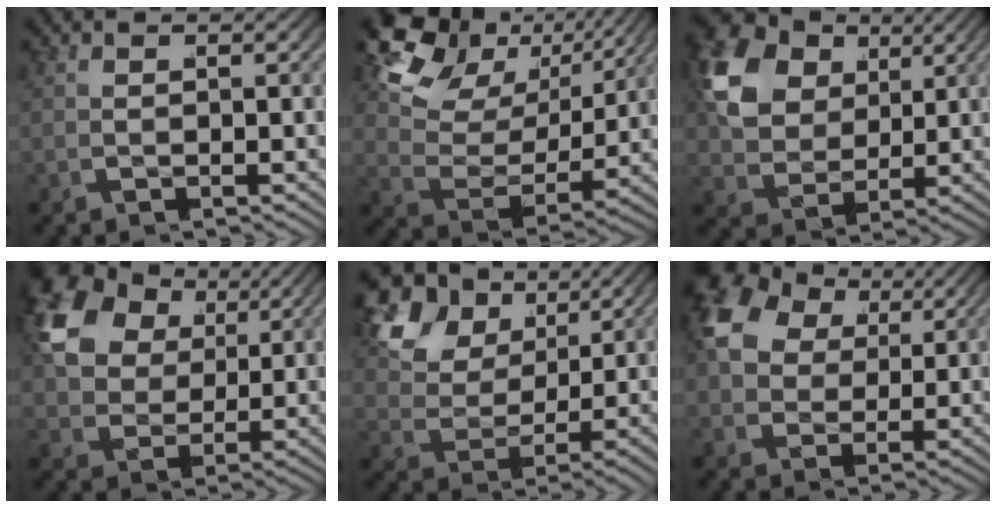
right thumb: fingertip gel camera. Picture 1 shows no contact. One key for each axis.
{"total": 9.0, "fx": 4.1, "fy": 5.6, "fz": 5.7, "tx": -0.113, "ty": 0.001, "tz": 0.055}
{"total": 11.4, "fx": 2.4, "fy": 9.1, "fz": 6.4, "tx": -0.163, "ty": -0.017, "tz": 0.036}
{"total": 10.1, "fx": 3.0, "fy": 7.9, "fz": 5.6, "tx": -0.144, "ty": -0.013, "tz": 0.049}
{"total": 7.8, "fx": 3.3, "fy": 5.7, "fz": 4.2, "tx": -0.102, "ty": 0.005, "tz": 0.047}
{"total": 9.1, "fx": 2.7, "fy": 7.3, "fz": 4.7, "tx": -0.125, "ty": -0.015, "tz": 0.048}